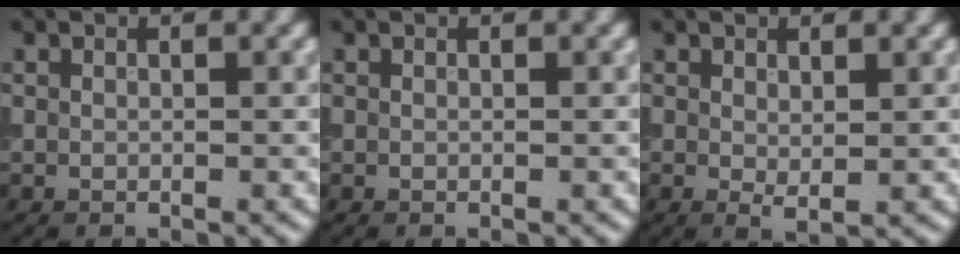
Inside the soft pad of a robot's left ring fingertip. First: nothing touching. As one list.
[{"total": 0.0}, {"total": 1.0, "force": [0.3, 0.3, 0.9], "torque": [-0.015, -0.003, 0.008]}]